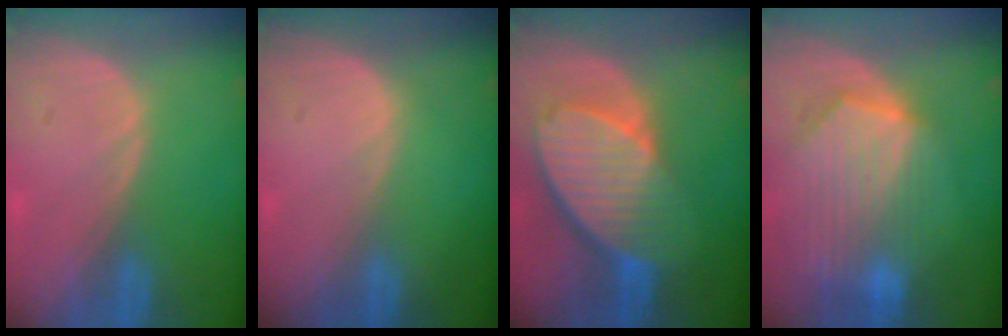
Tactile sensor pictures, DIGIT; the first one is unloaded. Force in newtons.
{"total": 0.0}
{"total": 10.3, "press": 9.0, "slide": 5.1}
{"total": 10.4, "press": 9.1, "slide": 4.9}